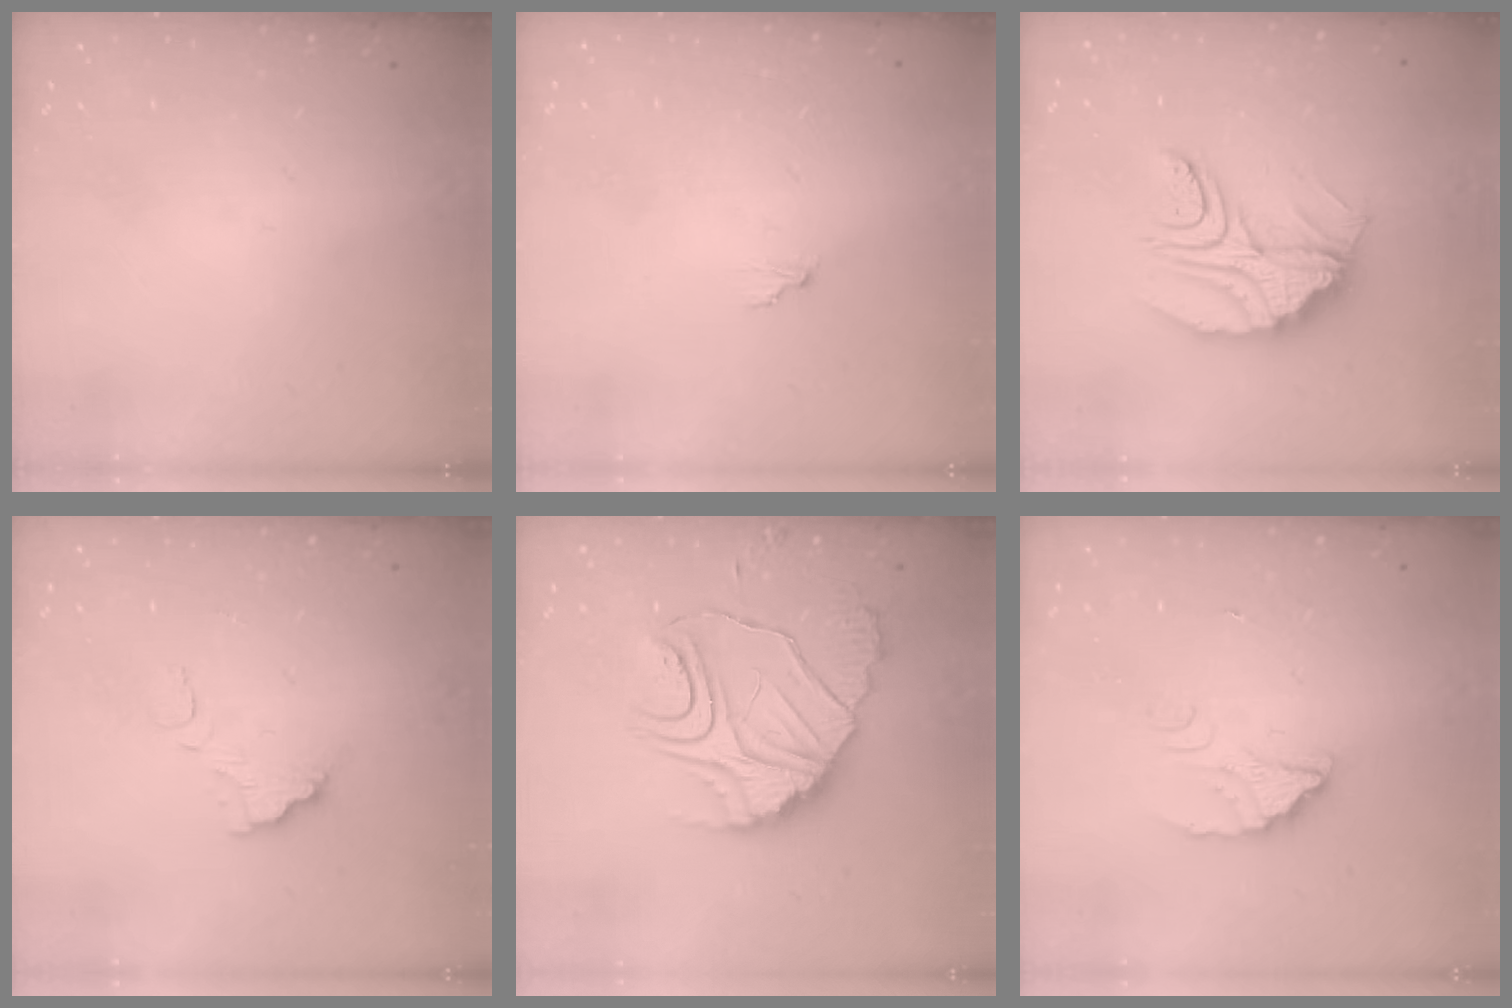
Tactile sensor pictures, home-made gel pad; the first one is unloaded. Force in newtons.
{"total": 2.0, "press": 2.0, "slide": 0.1}
{"total": 13.6, "press": 13.6, "slide": 1.2}
{"total": 5.6, "press": 5.6, "slide": 0.3}
{"total": 14.2, "press": 14.1, "slide": 0.8}
{"total": 2.2, "press": 2.2, "slide": 0.2}